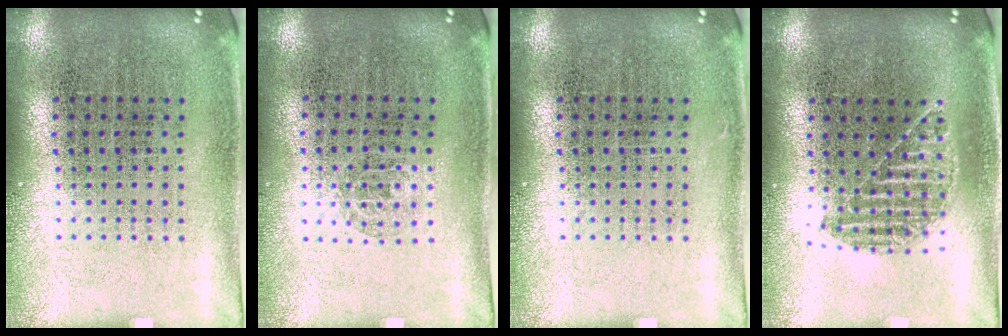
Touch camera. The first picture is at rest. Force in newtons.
{"total": 0.5, "press": 0.3, "slide": 0.4}
{"total": 0.0}
{"total": 1.2, "press": 1.1, "slide": 0.5}